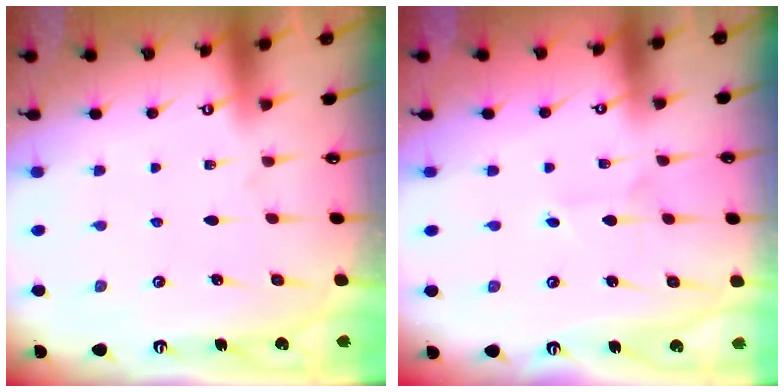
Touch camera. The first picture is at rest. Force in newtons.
{"total": 1.6, "press": 1.5, "slide": 0.1}